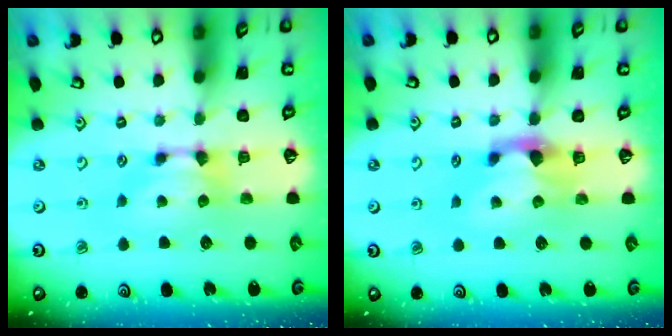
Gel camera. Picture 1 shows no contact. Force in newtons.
{"total": 2.2, "press": 1.8, "slide": 1.2}